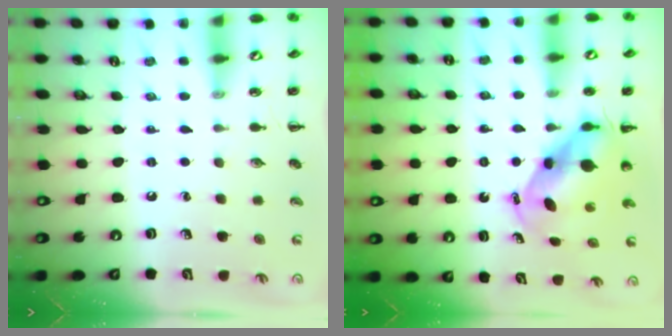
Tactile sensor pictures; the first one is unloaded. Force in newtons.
{"total": 6.6, "press": 6.5, "slide": 1.4}